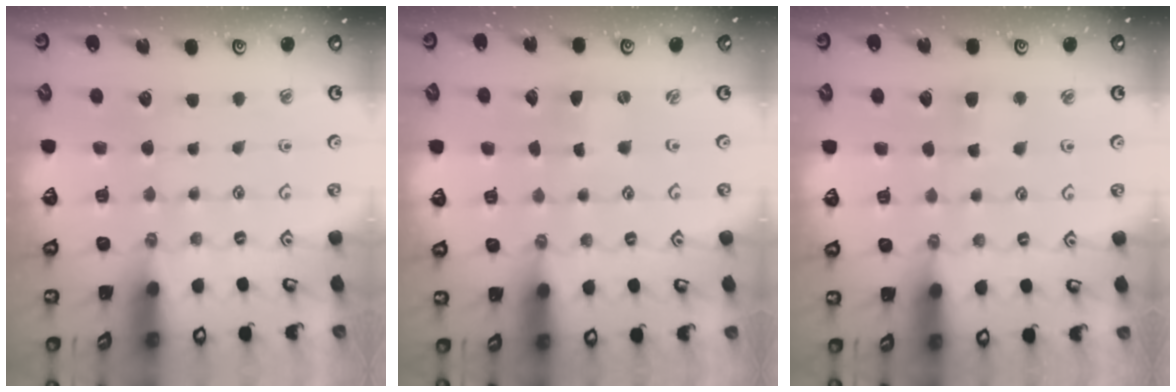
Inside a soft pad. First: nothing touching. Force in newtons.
{"total": 0.0}
{"total": 2.8, "press": 2.8, "slide": 0.5}